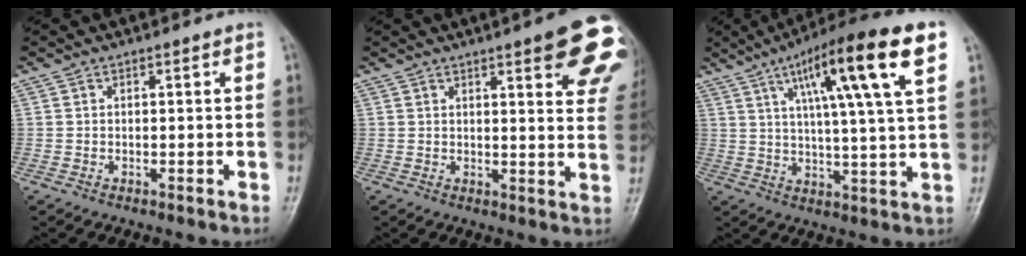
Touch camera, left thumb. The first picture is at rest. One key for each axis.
{"total": 15.3, "fx": 8.1, "fy": 3.8, "fz": 12.4, "tx": -0.127, "ty": -0.028, "tz": 0.087}
{"total": 18.1, "fx": 7.8, "fy": 2.4, "fz": 16.2, "tx": -0.249, "ty": -0.006, "tz": 0.117}